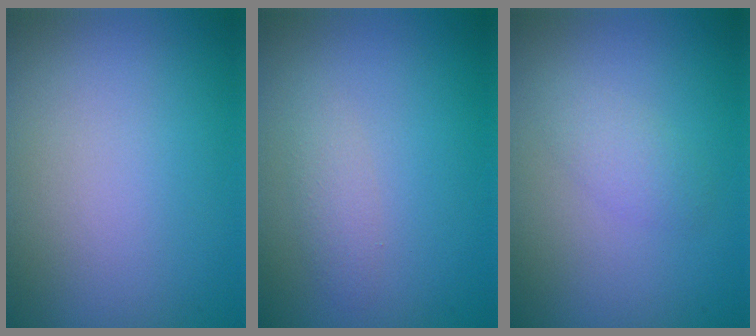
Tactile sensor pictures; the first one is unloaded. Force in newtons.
{"total": 1.3, "press": 1.3, "slide": 0.1}
{"total": 1.6, "press": 1.6, "slide": 0.1}